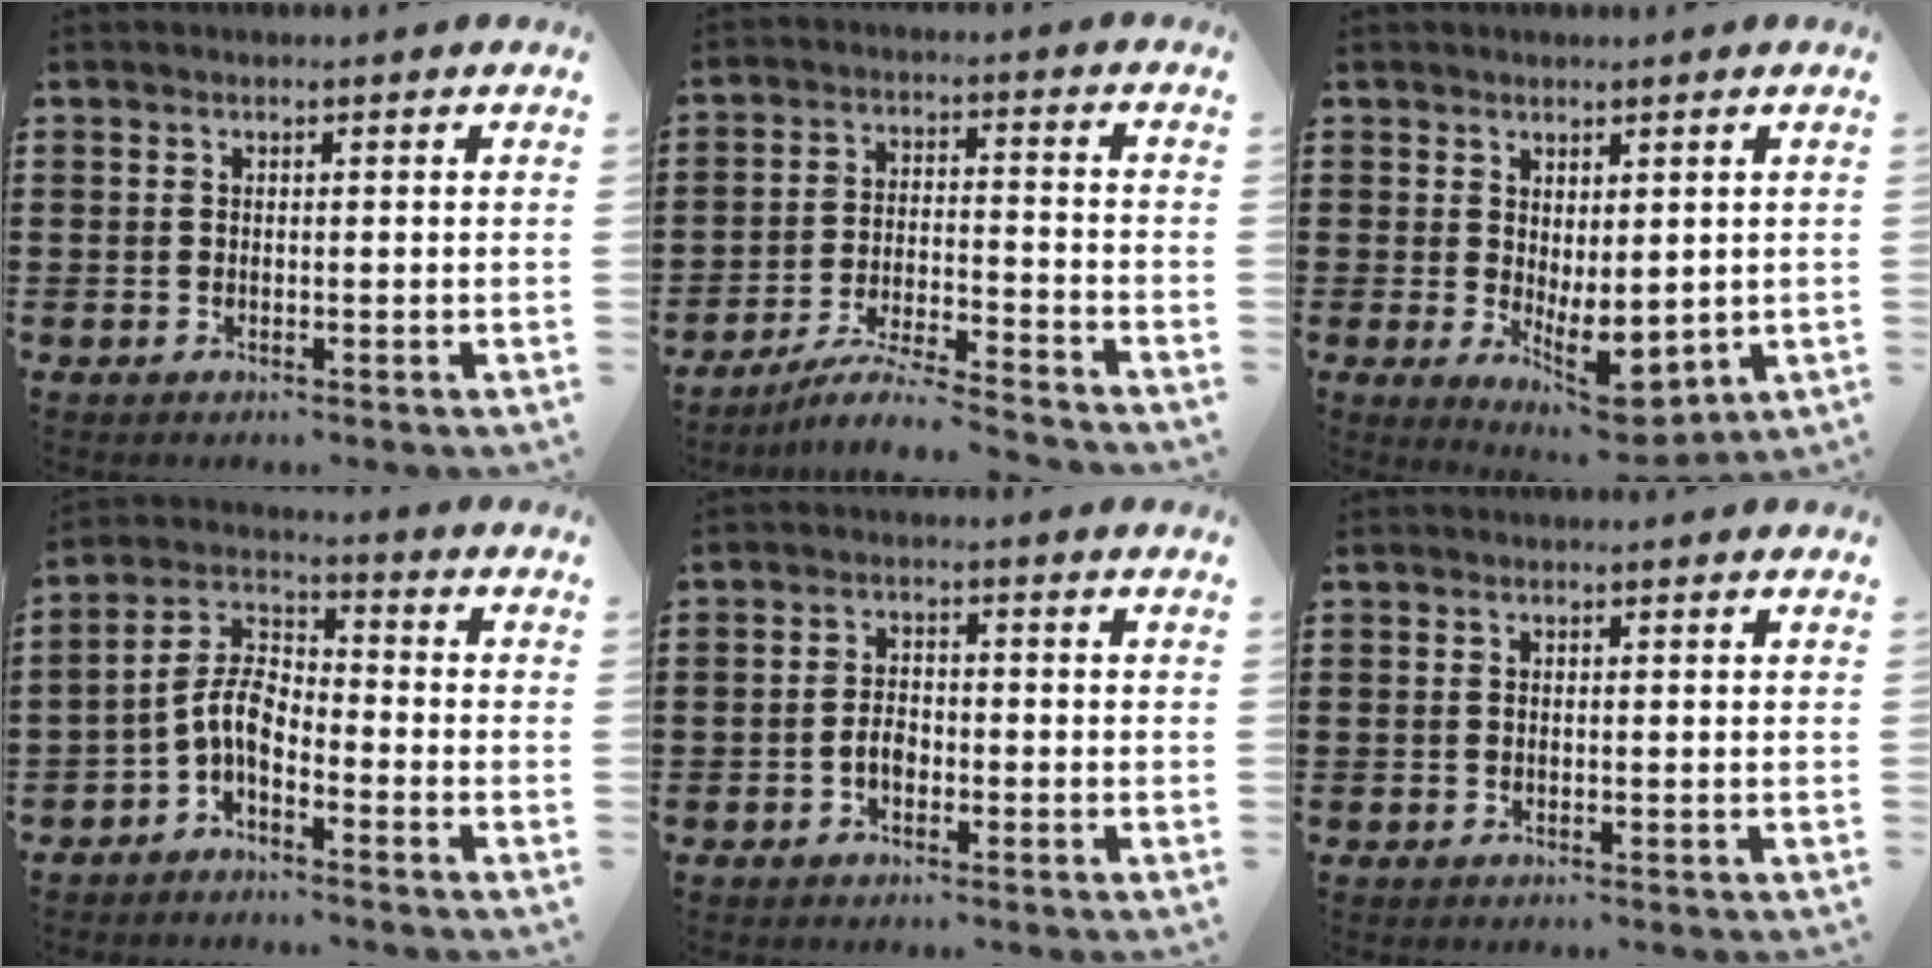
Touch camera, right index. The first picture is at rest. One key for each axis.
{"total": 6.2, "fx": -5.8, "fy": -0.2, "fz": 2.1, "tx": -0.047, "ty": -0.009, "tz": -0.113}
{"total": 5.5, "fx": -1.2, "fy": 2.4, "fz": 4.8, "tx": -0.081, "ty": -0.003, "tz": -0.017}
{"total": 5.9, "fx": -2.6, "fy": 2.7, "fz": 4.5, "tx": -0.119, "ty": -0.004, "tz": -0.063}
{"total": 2.6, "fx": -1.1, "fy": 1.5, "fz": 1.8, "tx": -0.044, "ty": 0.002, "tz": -0.024}
{"total": 0.0}